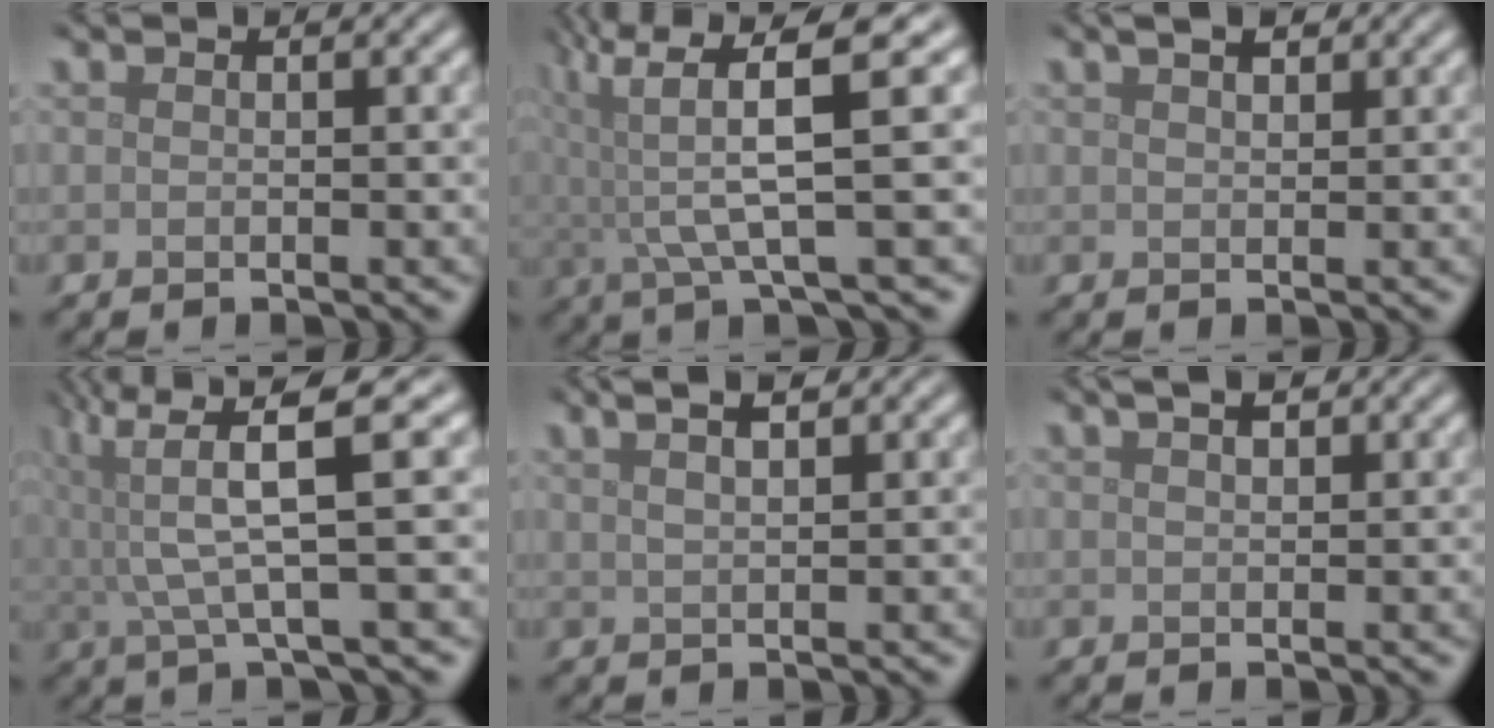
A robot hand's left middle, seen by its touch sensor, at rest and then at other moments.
{"total": 6.7, "force": [1.8, 1.0, 6.4], "torque": [-0.119, 0.009, 0.027]}
{"total": 2.0, "force": [1.4, 0.8, 1.1], "torque": [-0.013, 0.000, 0.024]}
{"total": 6.2, "force": [2.2, 0.9, 5.8], "torque": [-0.112, 0.011, 0.035]}
{"total": 4.7, "force": [3.0, 1.8, 3.2], "torque": [-0.037, 0.027, 0.023]}
{"total": 2.5, "force": [1.6, 1.1, 1.5], "torque": [-0.017, 0.005, 0.017]}